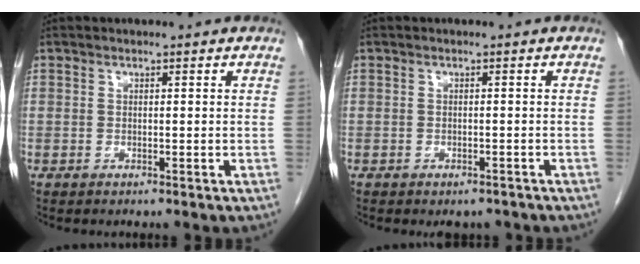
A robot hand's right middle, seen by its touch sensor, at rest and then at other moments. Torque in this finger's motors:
{"motor_torque": [0.08, -0.08, 0.16, 0.02]}